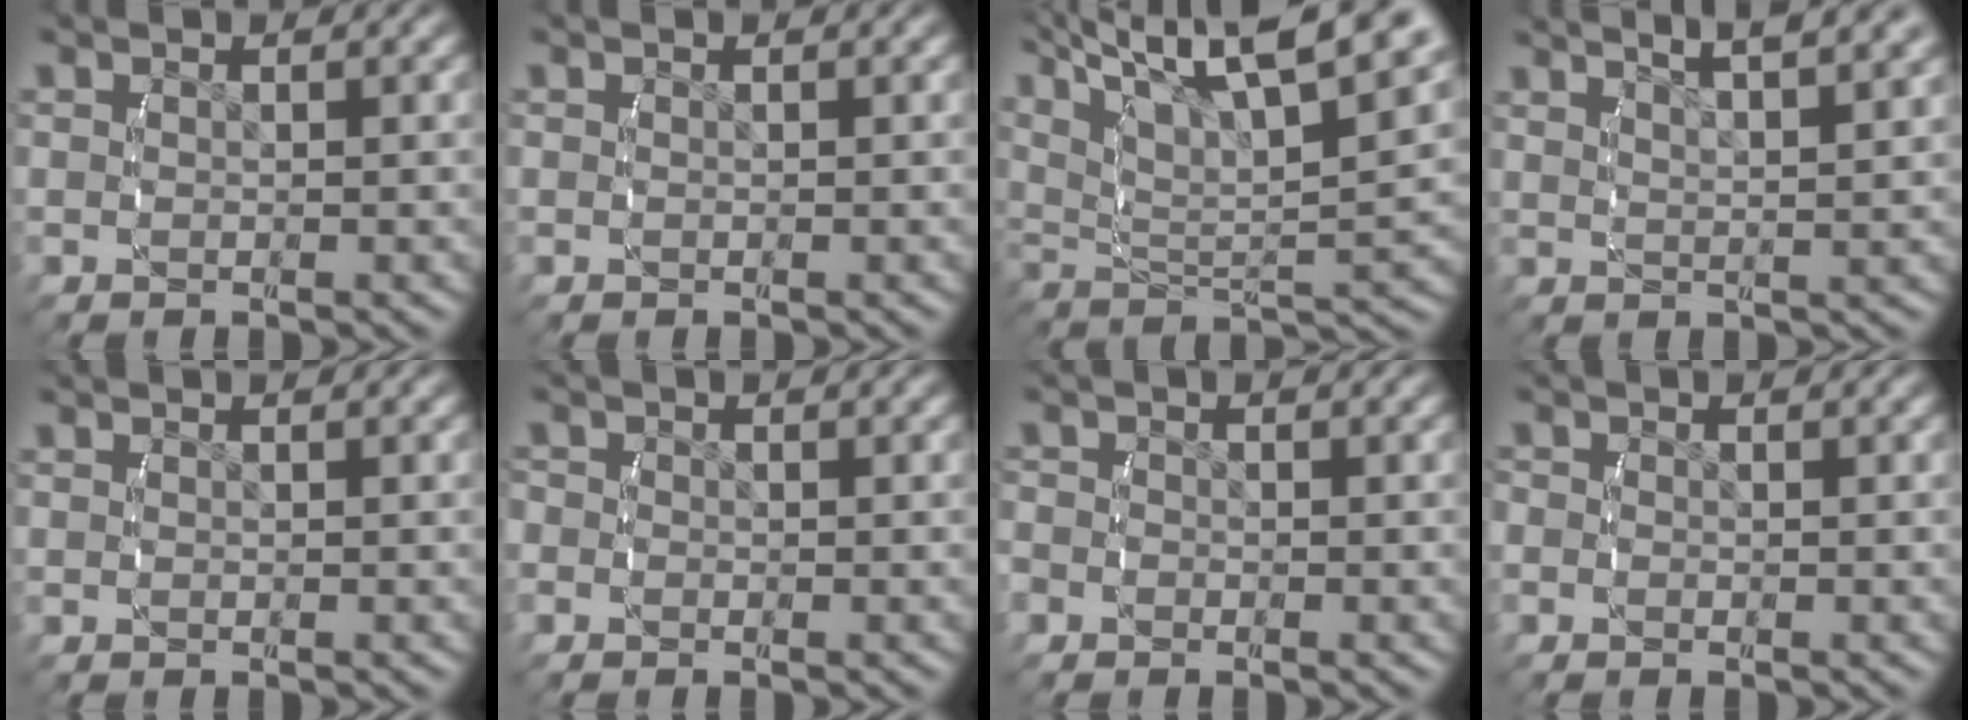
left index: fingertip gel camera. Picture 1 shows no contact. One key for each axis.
{"total": 0.0}
{"total": 13.6, "fx": 6.6, "fy": 7.0, "fz": 9.5, "tx": -0.154, "ty": 0.018, "tz": 0.087}
{"total": 6.1, "fx": 4.6, "fy": 1.7, "fz": 3.6, "tx": -0.056, "ty": 0.010, "tz": 0.067}
{"total": 0.0}
{"total": 2.3, "fx": -0.4, "fy": 2.2, "fz": 0.7, "tx": -0.025, "ty": -0.003, "tz": -0.017}
{"total": 2.9, "fx": -1.0, "fy": 2.7, "fz": 0.7, "tx": -0.031, "ty": -0.006, "tz": -0.025}
{"total": 1.9, "fx": -0.3, "fy": 1.8, "fz": 0.6, "tx": -0.026, "ty": -0.008, "tz": -0.013}